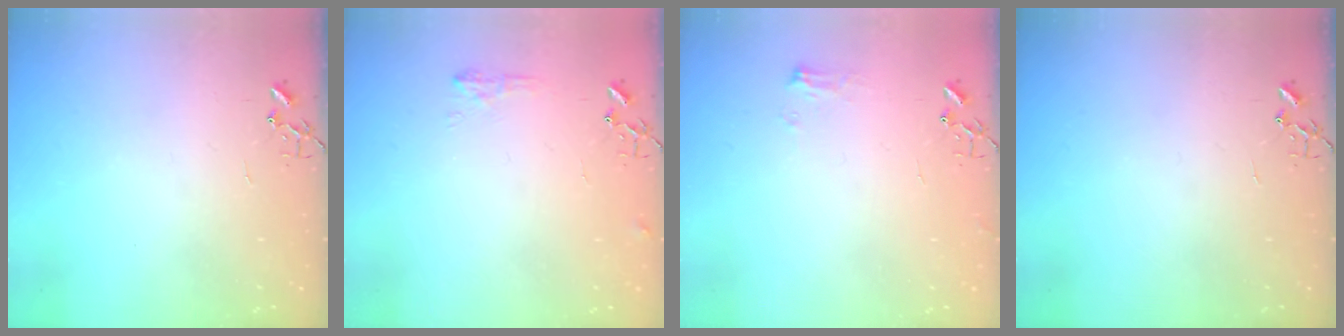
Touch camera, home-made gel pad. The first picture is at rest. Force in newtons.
{"total": 6.4, "press": 6.3, "slide": 0.8}
{"total": 6.8, "press": 6.8, "slide": 0.8}
{"total": 0.0}